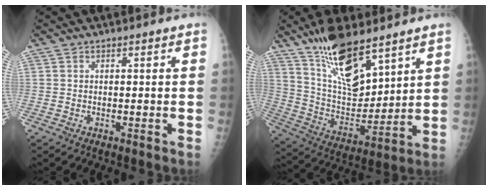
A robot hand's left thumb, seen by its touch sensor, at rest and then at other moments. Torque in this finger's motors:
{"motor_torque": [0.42, 0.52, 1.35, -1.41, 0.34]}